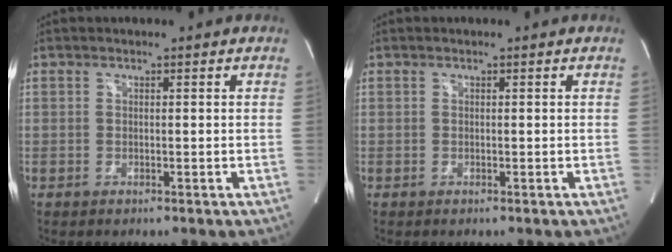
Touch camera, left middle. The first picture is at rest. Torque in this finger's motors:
{"motor_torque": [-0.02, 0.08, -0.04, 0.01]}